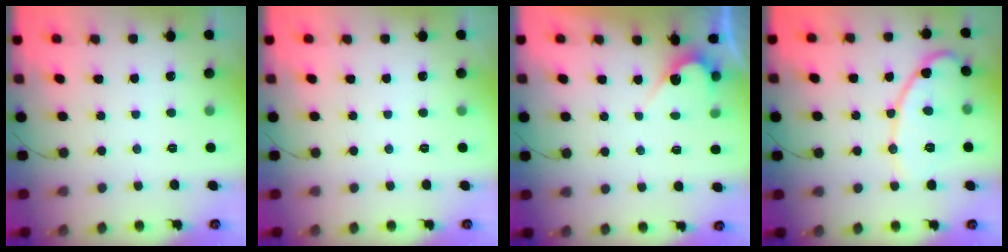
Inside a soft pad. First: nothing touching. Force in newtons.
{"total": 0.0}
{"total": 4.2, "press": 4.2, "slide": 0.3}
{"total": 11.9, "press": 11.8, "slide": 0.5}